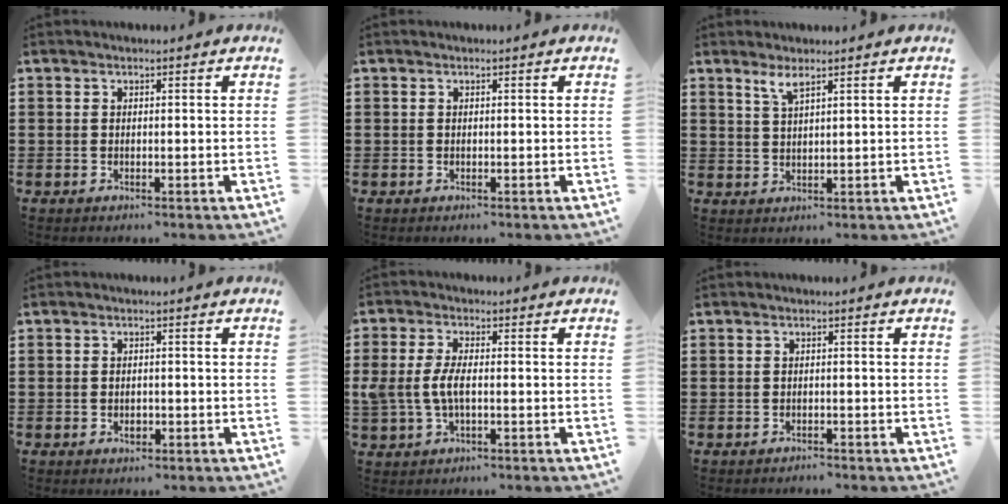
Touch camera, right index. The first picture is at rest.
{"total": 0.0}
{"total": 2.4, "force": [1.8, -0.2, 1.5], "torque": [-0.031, 0.001, 0.032]}
{"total": 1.5, "force": [-0.4, 0.9, 1.1], "torque": [-0.021, 0.001, -0.008]}
{"total": 4.5, "force": [-0.6, 2.1, 4.0], "torque": [-0.109, -0.009, -0.021]}
{"total": 0.7, "force": [-0.7, 0.0, 0.0], "torque": [-0.003, -0.002, -0.015]}